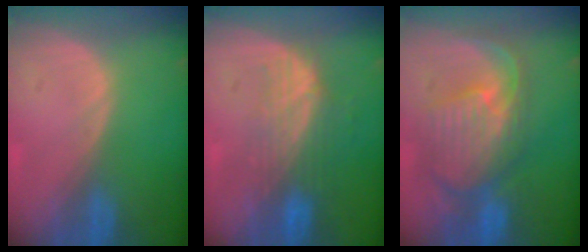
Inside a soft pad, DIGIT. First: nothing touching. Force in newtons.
{"total": 7.6, "press": 6.8, "slide": 3.3}
{"total": 11.1, "press": 9.7, "slide": 5.5}